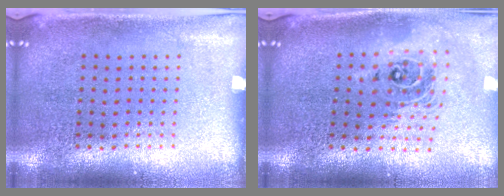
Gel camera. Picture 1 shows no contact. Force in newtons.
{"total": 2.0, "press": 1.6, "slide": 1.3}